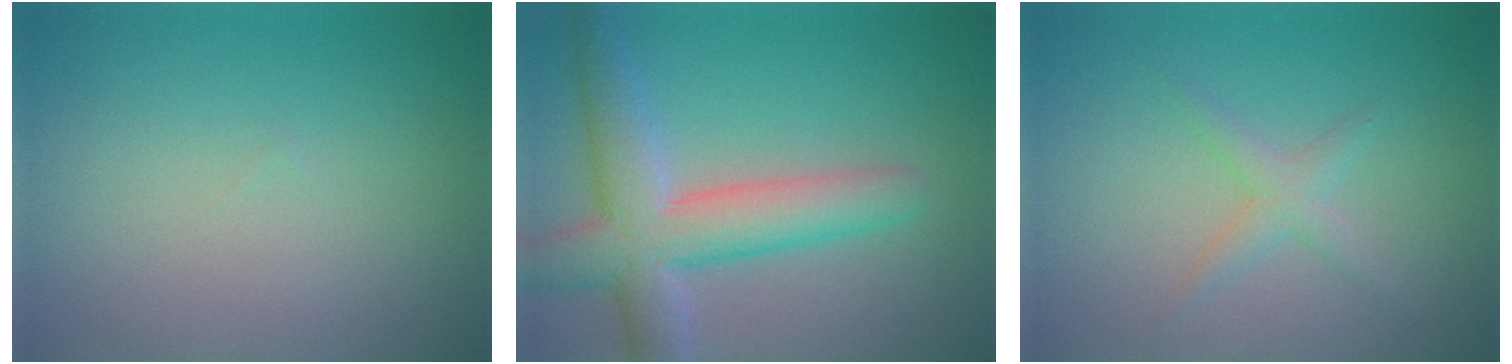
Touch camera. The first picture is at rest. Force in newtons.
{"total": 7.0, "press": 7.0, "slide": 0.4}
{"total": 1.7, "press": 1.7, "slide": 0.1}